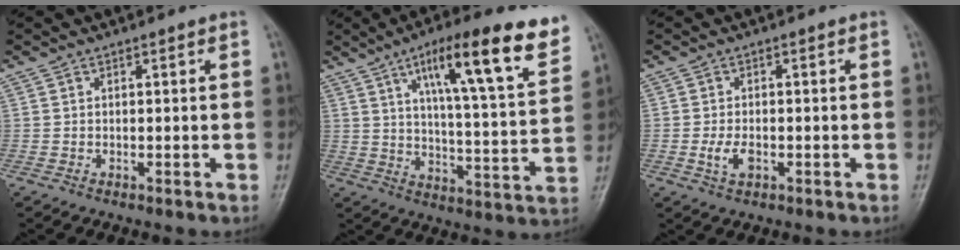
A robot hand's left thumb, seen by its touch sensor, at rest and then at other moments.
{"total": 19.4, "force": [10.8, 3.8, 15.7], "torque": [-0.210, -0.041, 0.165]}
{"total": 3.2, "force": [-0.9, 1.8, 2.5], "torque": [-0.052, 0.000, -0.017]}